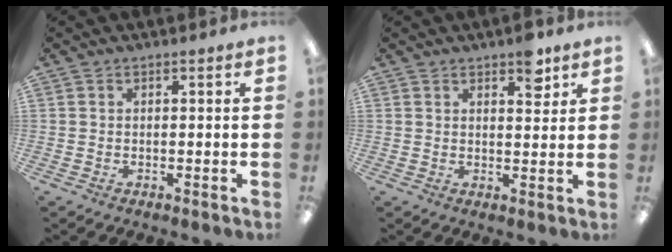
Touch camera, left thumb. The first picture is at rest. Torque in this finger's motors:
{"motor_torque": [0.61, 0.11, 0.39, -0.15, 0.13]}